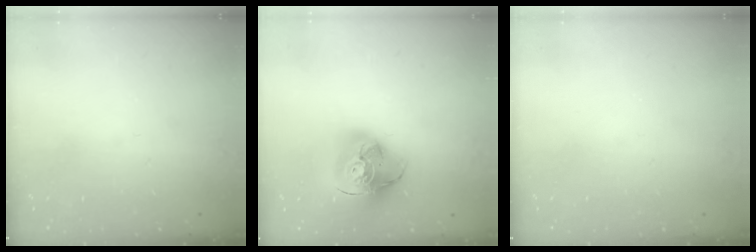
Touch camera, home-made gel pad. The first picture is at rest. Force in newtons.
{"total": 19.0, "press": 18.8, "slide": 2.2}
{"total": 0.0}